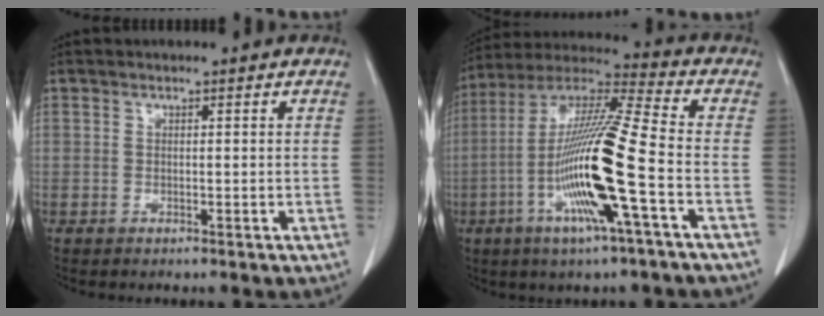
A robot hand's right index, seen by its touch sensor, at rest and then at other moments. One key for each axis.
{"total": 18.0, "fx": -5.0, "fy": -0.1, "fz": 17.3, "tx": -0.344, "ty": -0.010, "tz": -0.104}